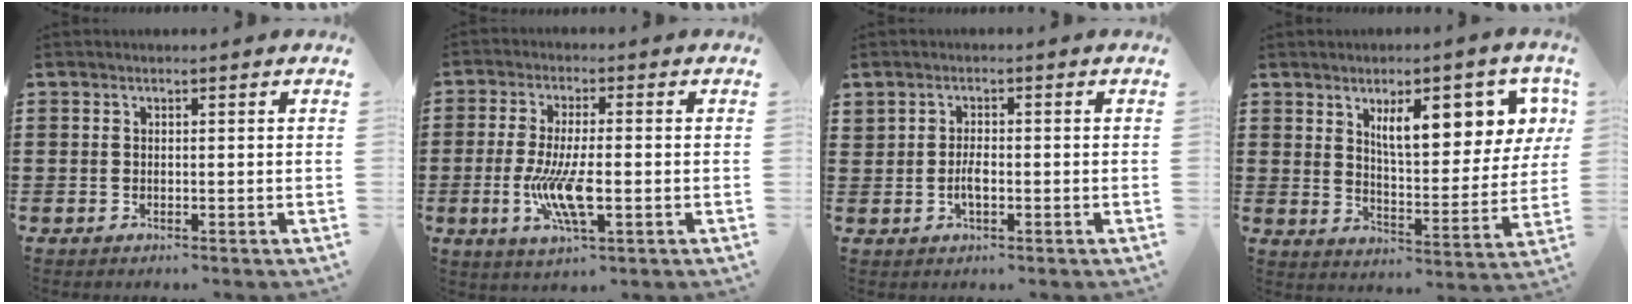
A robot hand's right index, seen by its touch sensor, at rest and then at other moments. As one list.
[{"total": 8.6, "force": [-2.0, 2.2, 8.1], "torque": [-0.169, -0.017, -0.035]}, {"total": 2.2, "force": [-0.6, 0.8, 2.0], "torque": [-0.045, -0.005, -0.012]}, {"total": 10.3, "force": [5.1, 3.9, 8.1], "torque": [-0.129, -0.011, 0.081]}]